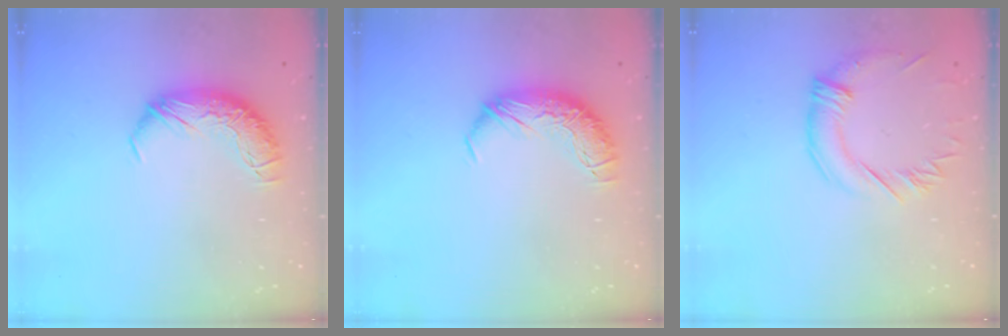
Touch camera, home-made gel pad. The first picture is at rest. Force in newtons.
{"total": 0.0}
{"total": 1.3, "press": 0.2, "slide": 1.2}